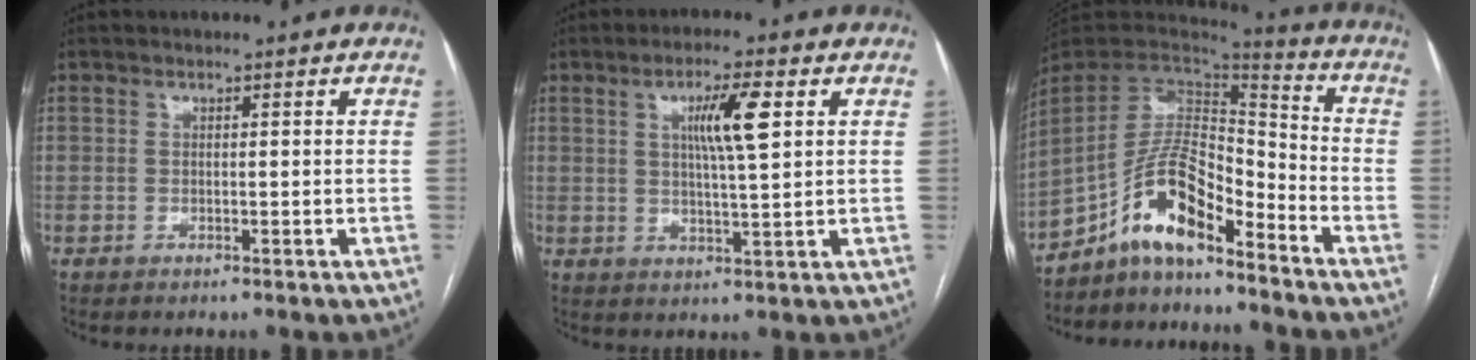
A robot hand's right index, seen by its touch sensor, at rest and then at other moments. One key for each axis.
{"total": 7.0, "fx": 2.2, "fy": 0.4, "fz": 6.6, "tx": -0.118, "ty": 0.004, "tz": 0.038}
{"total": 11.9, "fx": -8.5, "fy": 3.3, "fz": 7.7, "tx": -0.145, "ty": 0.026, "tz": -0.156}